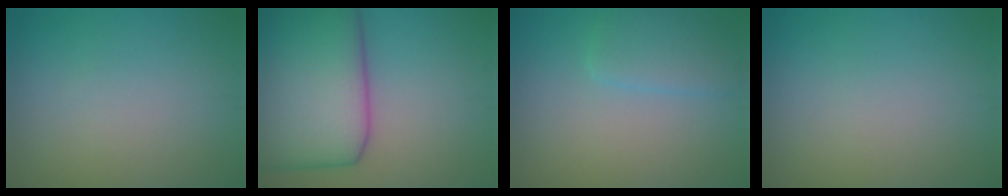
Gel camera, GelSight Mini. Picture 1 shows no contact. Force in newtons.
{"total": 13.4, "press": 13.4, "slide": 0.4}
{"total": 2.7, "press": 2.7, "slide": 0.0}
{"total": 0.0}